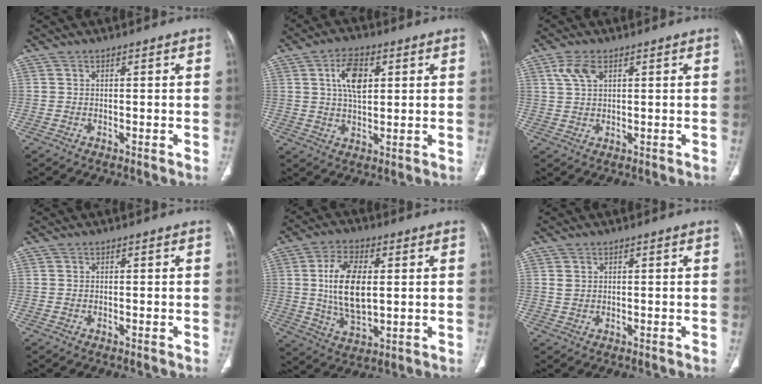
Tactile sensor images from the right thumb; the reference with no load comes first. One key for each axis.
{"total": 8.0, "fx": 2.5, "fy": 4.3, "fz": 6.3, "tx": -0.100, "ty": -0.006, "tz": 0.045}
{"total": 4.4, "fx": 2.0, "fy": 2.3, "fz": 3.1, "tx": -0.067, "ty": 0.003, "tz": 0.045}
{"total": 0.0}
{"total": 13.0, "fx": 1.5, "fy": 6.8, "fz": 11.0, "tx": -0.199, "ty": -0.010, "tz": 0.032}
{"total": 1.5, "fx": 0.5, "fy": 1.2, "fz": 0.7, "tx": -0.013, "ty": -0.002, "tz": 0.015}